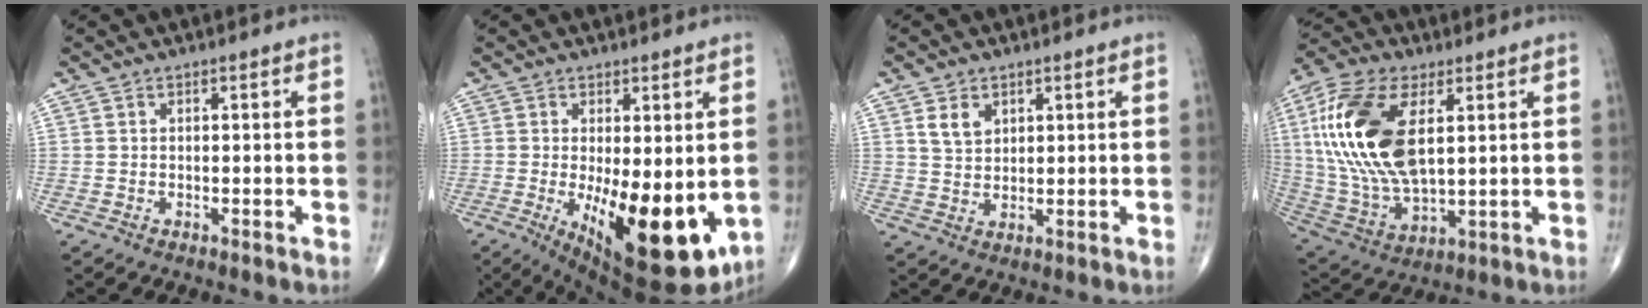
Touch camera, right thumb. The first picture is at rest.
{"total": 16.5, "force": [-2.8, 6.5, 15.0], "torque": [-0.209, -0.035, -0.019]}
{"total": 4.3, "force": [2.1, 2.9, 2.3], "torque": [-0.029, -0.014, 0.044]}
{"total": 21.7, "force": [5.0, 10.9, 18.1], "torque": [-0.379, -0.016, 0.093]}